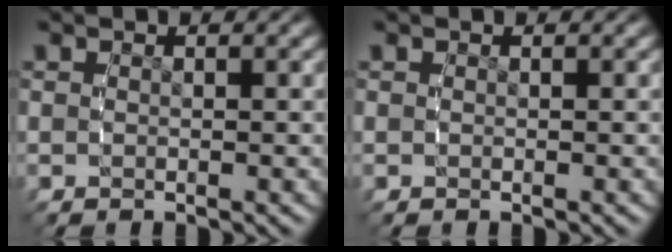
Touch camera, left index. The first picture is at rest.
{"total": 0.0}